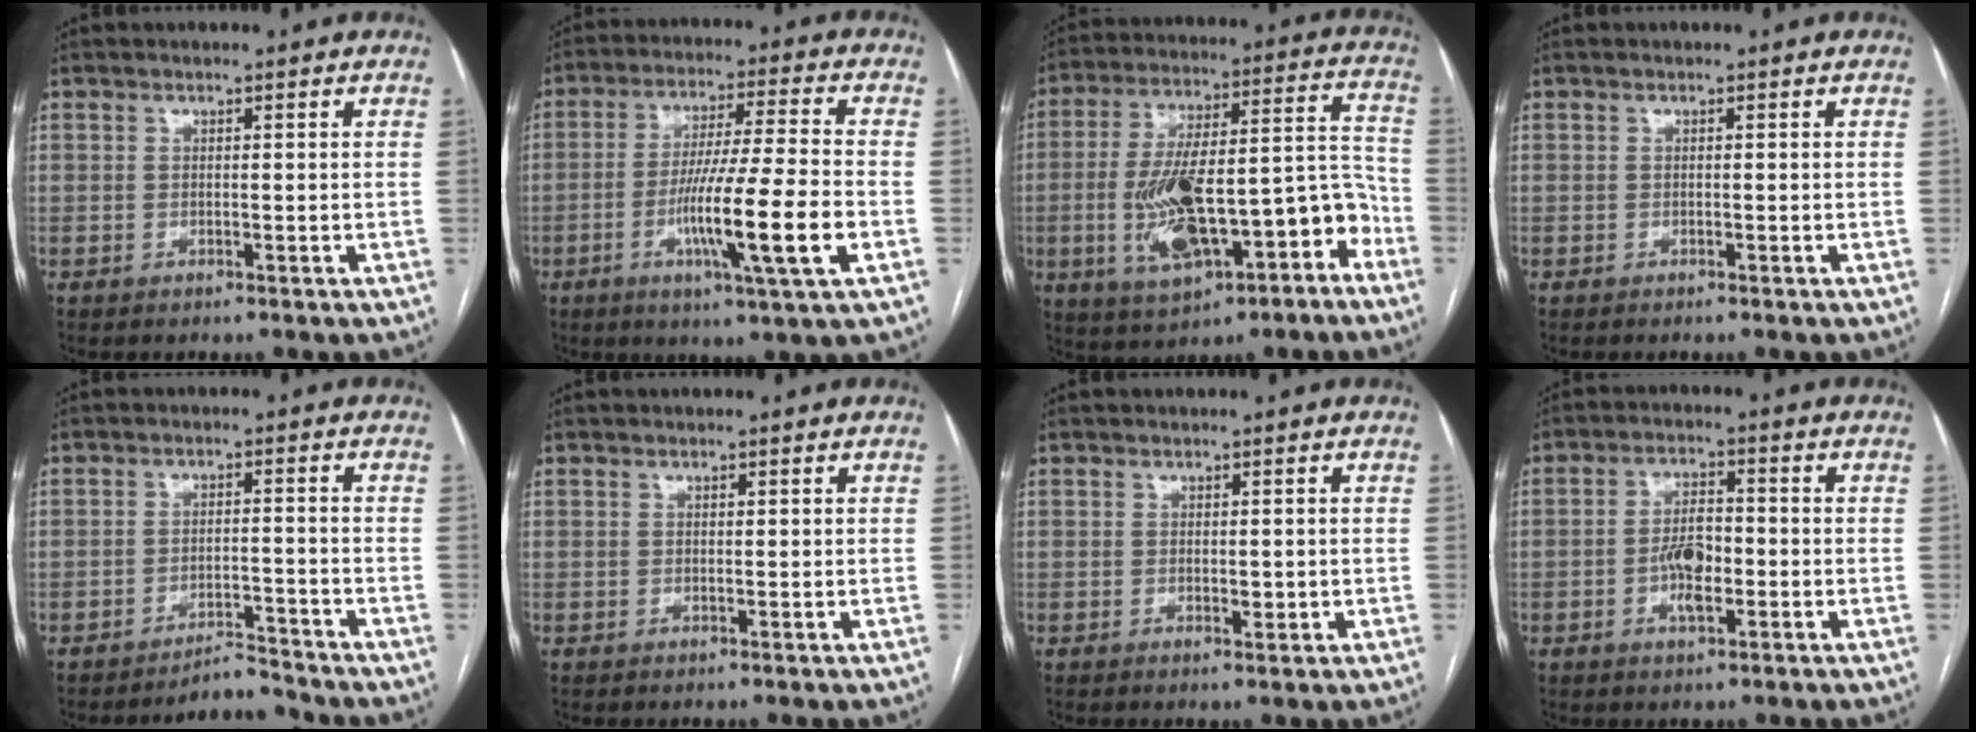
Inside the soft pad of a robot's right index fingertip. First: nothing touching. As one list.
[{"total": 14.2, "force": [-4.3, -0.4, 13.5], "torque": [-0.243, -0.015, -0.077]}, {"total": 19.3, "force": [-7.2, 6.2, 16.8], "torque": [-0.284, 0.032, -0.100]}, {"total": 0.0}, {"total": 3.7, "force": [-3.7, 0.2, -0.1], "torque": [0.006, -0.003, -0.059]}, {"total": 0.5, "force": [0.2, 0.2, 0.4], "torque": [-0.008, 0.000, 0.003]}, {"total": 2.0, "force": [-0.2, 0.9, 1.8], "torque": [-0.026, -0.003, 0.002]}, {"total": 5.5, "force": [-1.4, 2.2, 4.9], "torque": [-0.093, 0.005, -0.026]}]